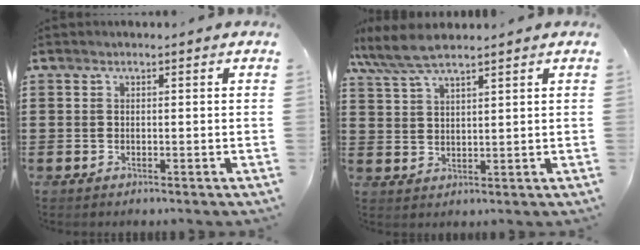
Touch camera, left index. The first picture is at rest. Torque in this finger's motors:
{"motor_torque": [0.27, -0.83, 0.26, 0.17]}